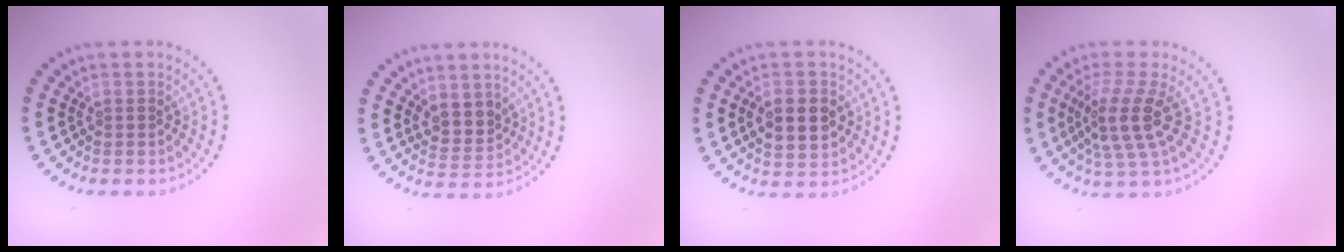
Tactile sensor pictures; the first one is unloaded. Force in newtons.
{"total": 2.5, "press": 2.3, "slide": 1.1}
{"total": 4.5, "press": 4.5, "slide": 0.1}
{"total": 4.2, "press": 3.2, "slide": 2.7}